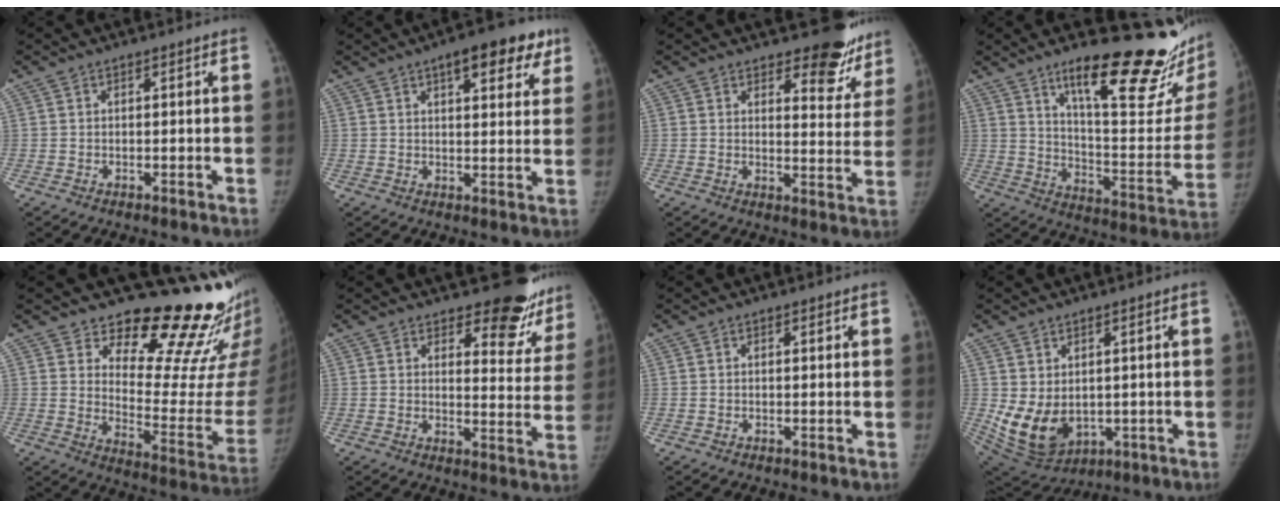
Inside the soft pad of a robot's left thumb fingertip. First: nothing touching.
{"total": 11.6, "force": [6.5, 4.6, 8.4], "torque": [-0.072, -0.014, 0.080]}
{"total": 11.4, "force": [9.3, 4.6, 4.8], "torque": [-0.014, -0.076, 0.104]}
{"total": 27.9, "force": [18.3, 6.9, 19.9], "torque": [-0.244, -0.106, 0.274]}
{"total": 20.6, "force": [17.7, 6.8, 8.1], "torque": [-0.042, -0.171, 0.227]}
{"total": 13.6, "force": [11.7, 5.1, 4.6], "torque": [-0.003, -0.098, 0.126]}
{"total": 0.0}
{"total": 10.6, "force": [-0.1, 7.8, 7.2], "torque": [-0.120, -0.017, 0.029]}